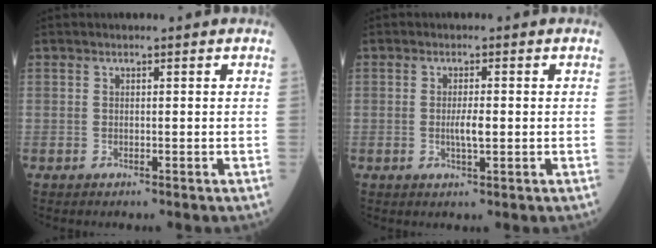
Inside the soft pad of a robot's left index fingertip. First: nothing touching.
{"total": 2.6, "force": [-0.3, 0.4, 2.5], "torque": [-0.051, -0.001, -0.005]}